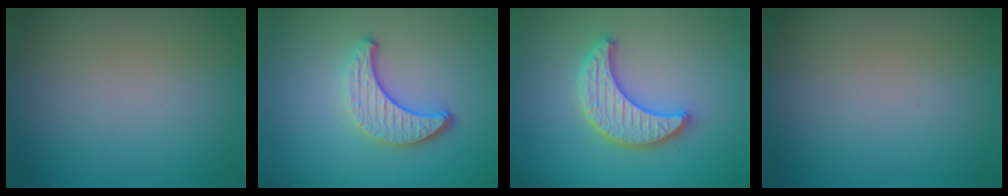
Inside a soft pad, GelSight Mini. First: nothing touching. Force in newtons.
{"total": 3.8, "press": 2.9, "slide": 2.5}
{"total": 4.8, "press": 4.8, "slide": 0.8}
{"total": 0.0}